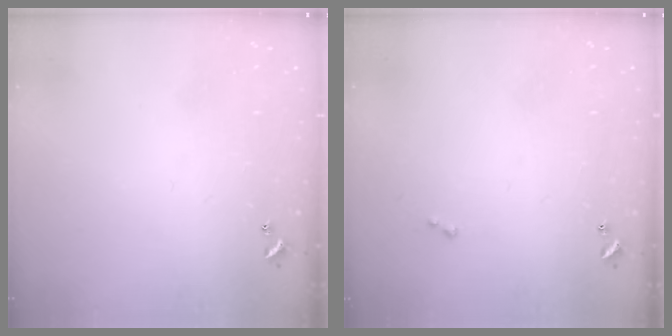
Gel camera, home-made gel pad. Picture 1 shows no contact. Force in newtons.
{"total": 0.0}